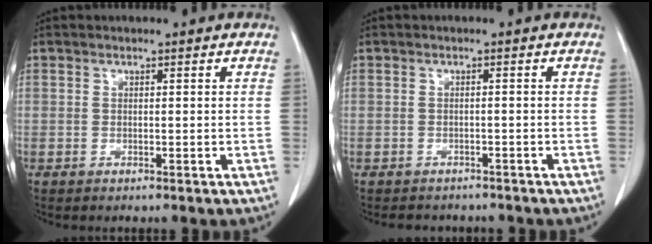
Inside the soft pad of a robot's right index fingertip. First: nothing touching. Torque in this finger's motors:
{"motor_torque": [-0.26, -0.07, -0.36, -0.11]}